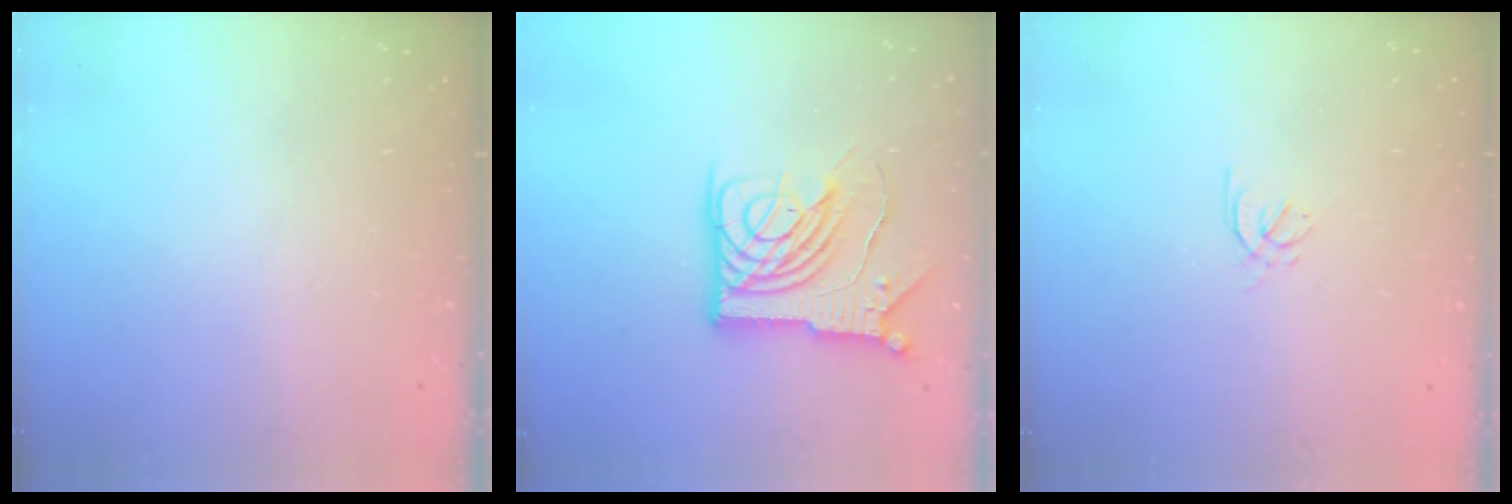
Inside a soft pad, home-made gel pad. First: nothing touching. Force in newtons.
{"total": 14.0, "press": 13.9, "slide": 1.7}
{"total": 2.2, "press": 2.1, "slide": 0.7}